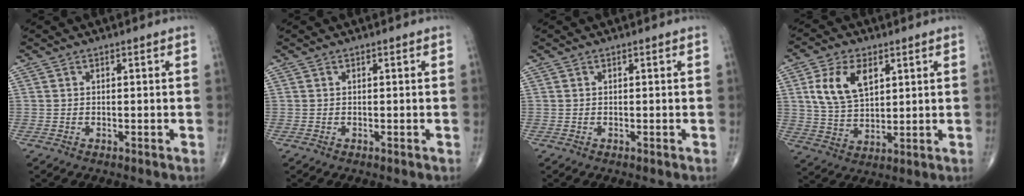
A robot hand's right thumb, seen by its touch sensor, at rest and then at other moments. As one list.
[{"total": 0.0}, {"total": 0.0}, {"total": 10.7, "force": [3.8, 6.3, 7.7], "torque": [-0.136, -0.009, 0.077]}]